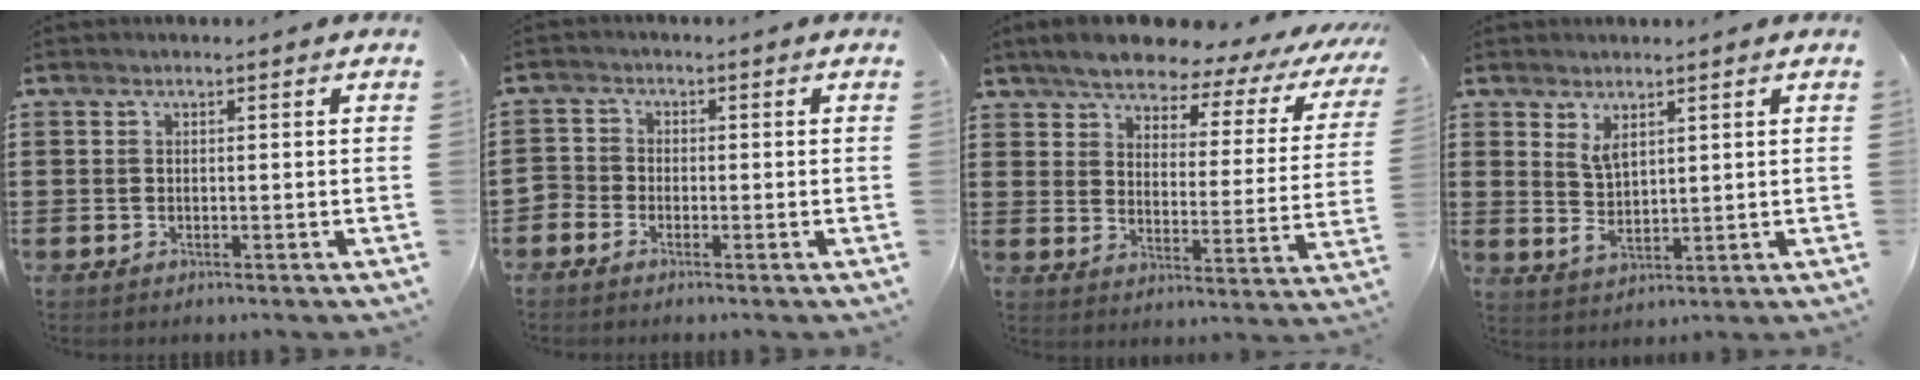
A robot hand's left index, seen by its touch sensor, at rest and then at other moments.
{"total": 1.9, "force": [-1.6, 1.1, 0.0], "torque": [-0.008, 0.003, -0.036]}
{"total": 5.9, "force": [5.3, 1.2, 2.2], "torque": [-0.072, -0.032, 0.088]}
{"total": 3.7, "force": [2.2, 1.7, 2.4], "torque": [-0.043, -0.001, 0.038]}